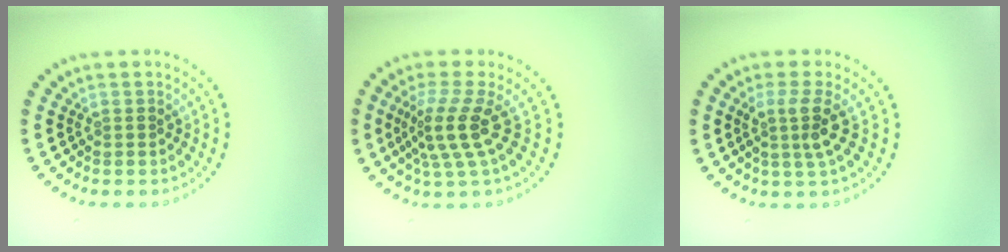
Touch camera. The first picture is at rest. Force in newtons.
{"total": 3.8, "press": 2.7, "slide": 2.6}
{"total": 2.7, "press": 2.0, "slide": 1.9}